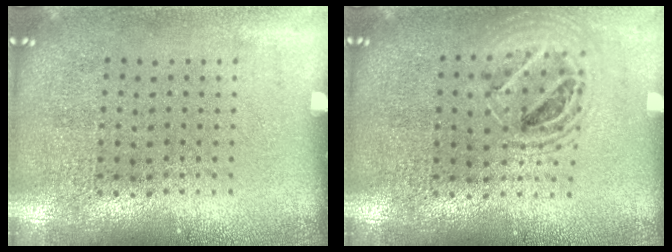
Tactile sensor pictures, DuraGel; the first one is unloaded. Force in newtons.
{"total": 1.5, "press": 1.3, "slide": 0.7}